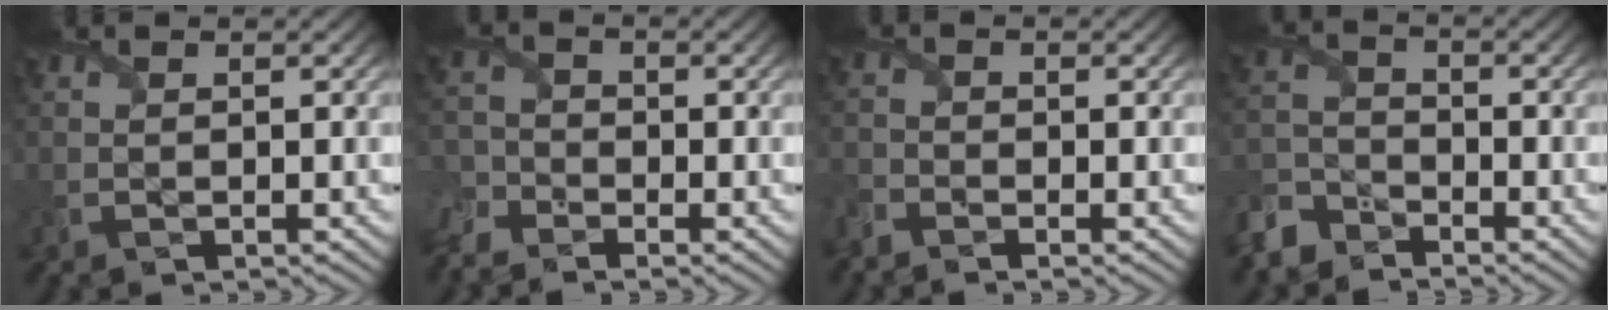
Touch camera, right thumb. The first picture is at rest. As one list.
[{"total": 5.0, "force": [-4.1, 2.4, 1.6], "torque": [-0.050, -0.021, -0.088]}, {"total": 2.1, "force": [-1.9, 0.8, 0.4], "torque": [-0.016, -0.011, -0.051]}, {"total": 5.7, "force": [-4.8, 2.7, 1.5], "torque": [-0.044, -0.008, -0.116]}]